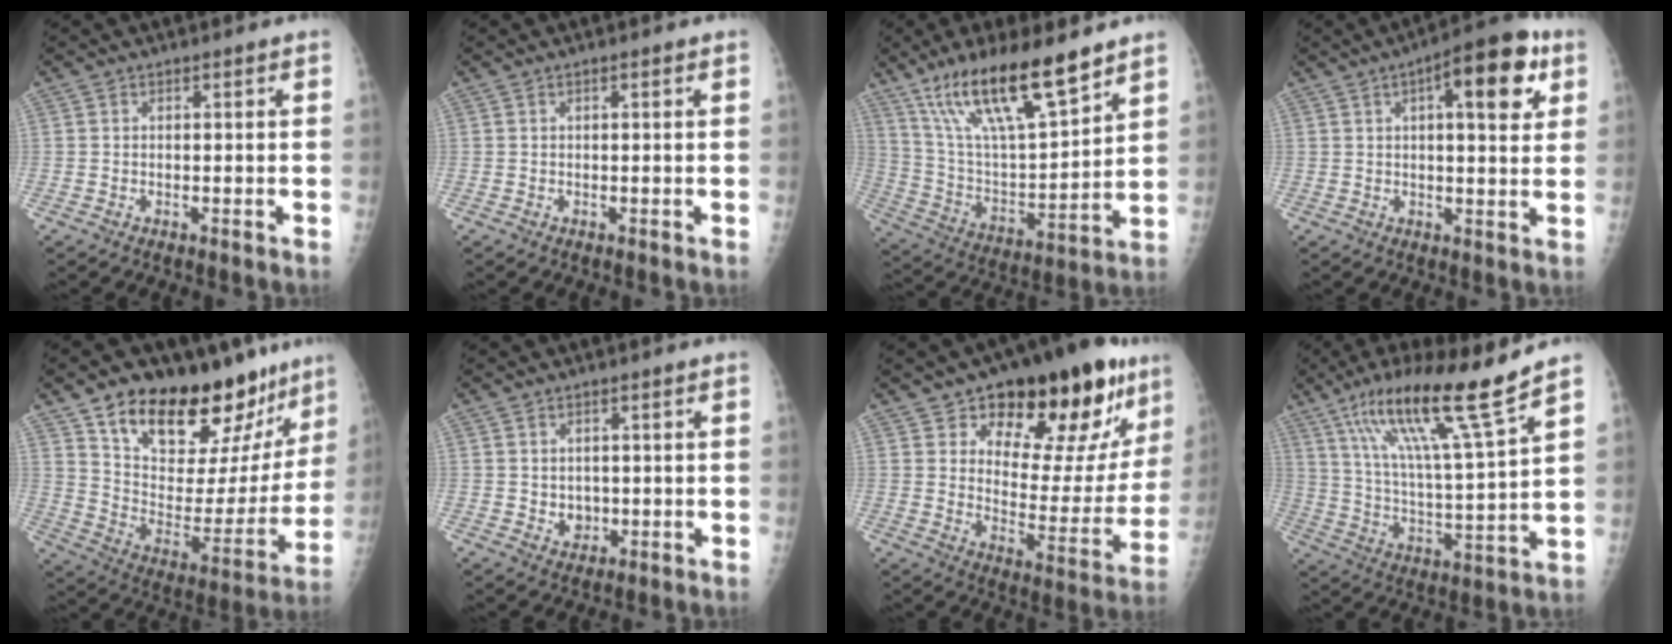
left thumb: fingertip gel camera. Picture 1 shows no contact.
{"total": 0.6, "force": [0.2, 0.1, 0.6], "torque": [-0.012, 0.001, 0.003]}
{"total": 21.0, "force": [14.3, 5.2, 14.5], "torque": [-0.240, -0.054, 0.268]}
{"total": 13.4, "force": [5.2, 4.8, 11.5], "torque": [-0.129, 0.001, 0.061]}
{"total": 28.0, "force": [19.8, 12.2, 15.5], "torque": [-0.192, -0.088, 0.307]}
{"total": 3.0, "force": [0.0, 2.6, 1.5], "torque": [-0.011, -0.001, 0.008]}
{"total": 26.6, "force": [15.4, 12.0, 18.1], "torque": [-0.199, -0.051, 0.225]}
{"total": 18.4, "force": [12.5, 0.4, 13.4], "torque": [-0.224, -0.057, 0.219]}